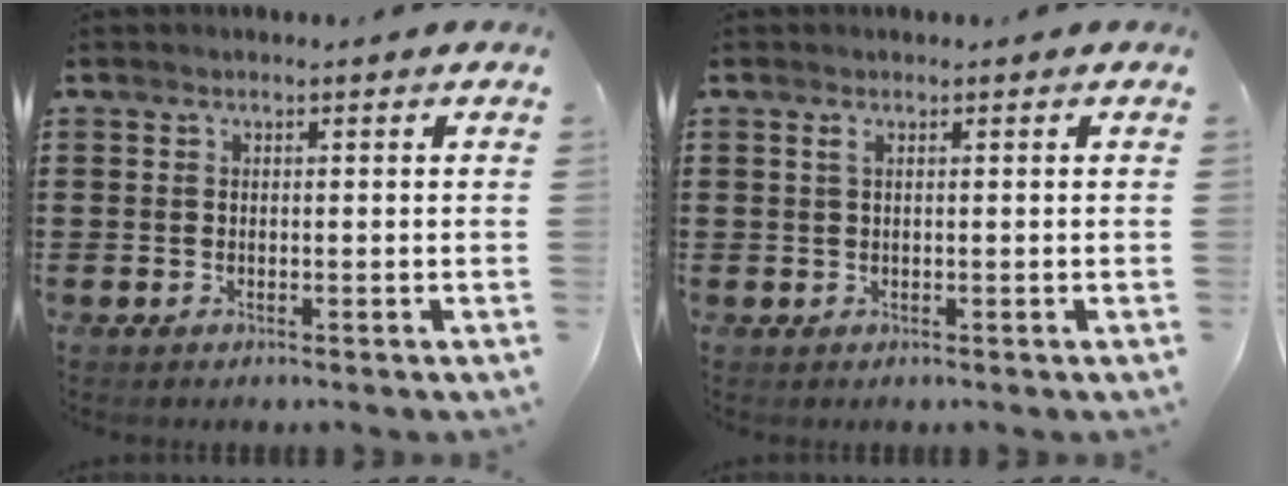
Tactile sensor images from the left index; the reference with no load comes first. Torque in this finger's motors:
{"motor_torque": [1.11, 1.03, 0.12, 0.01]}